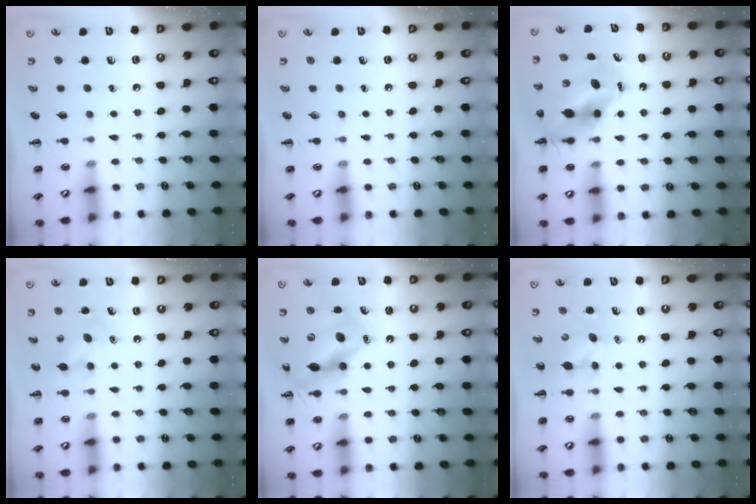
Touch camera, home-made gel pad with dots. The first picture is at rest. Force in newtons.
{"total": 0.0}
{"total": 11.3, "press": 10.9, "slide": 3.1}
{"total": 6.0, "press": 6.0, "slide": 0.8}
{"total": 13.4, "press": 12.9, "slide": 3.8}
{"total": 4.6, "press": 4.4, "slide": 1.3}